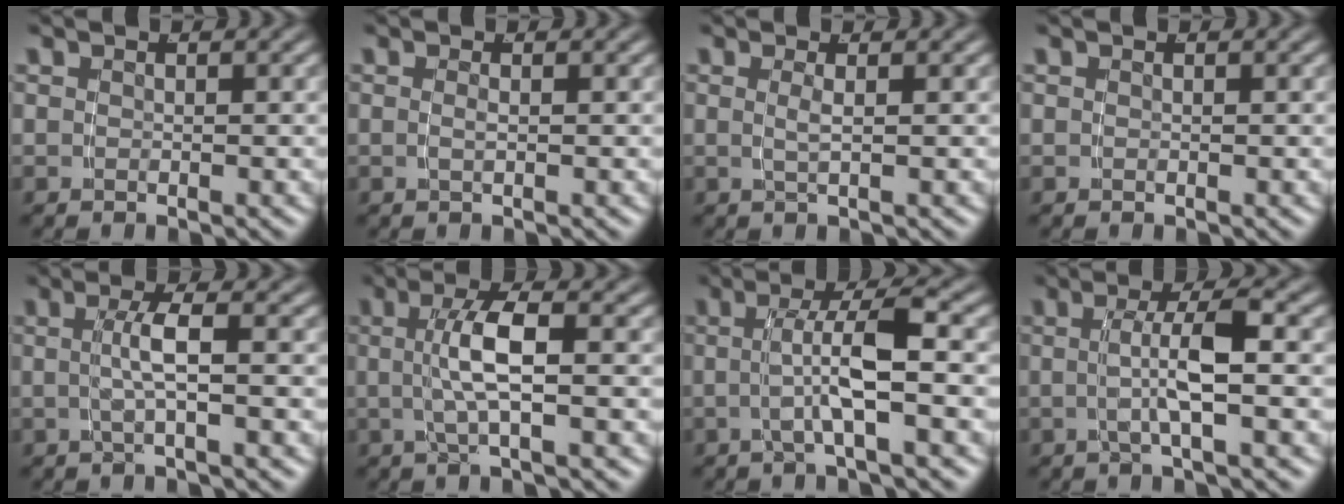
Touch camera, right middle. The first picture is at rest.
{"total": 0.8, "force": [-0.3, -0.5, 0.6], "torque": [-0.018, -0.008, -0.001]}
{"total": 1.3, "force": [0.1, -0.7, 1.1], "torque": [-0.024, -0.006, 0.008]}
{"total": 0.0}
{"total": 2.6, "force": [-0.3, -0.4, 2.6], "torque": [-0.046, 0.005, -0.003]}
{"total": 4.1, "force": [0.1, 0.2, 4.1], "torque": [-0.079, 0.007, 0.003]}
{"total": 3.9, "force": [-0.5, 0.0, 3.9], "torque": [-0.073, 0.007, -0.008]}
{"total": 3.6, "force": [-0.7, 0.0, 3.5], "torque": [-0.063, 0.006, -0.012]}